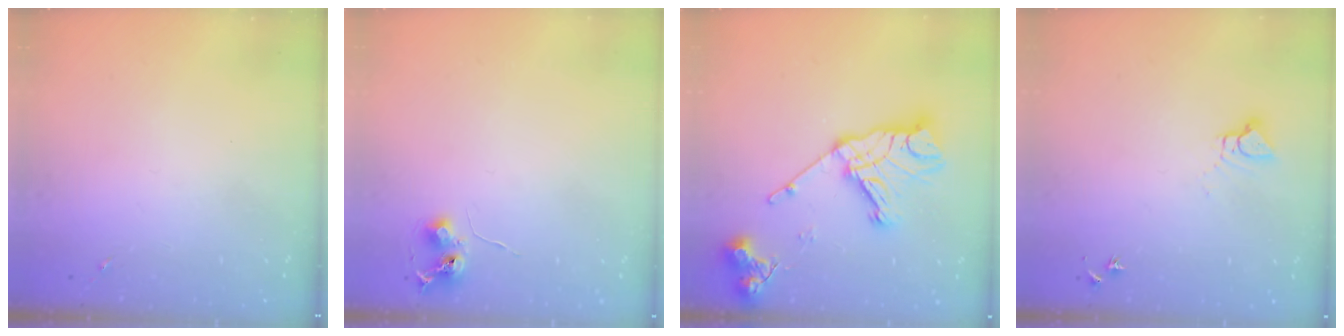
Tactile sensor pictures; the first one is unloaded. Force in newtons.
{"total": 6.4, "press": 6.3, "slide": 0.7}
{"total": 18.6, "press": 18.5, "slide": 1.4}
{"total": 4.4, "press": 4.3, "slide": 0.4}